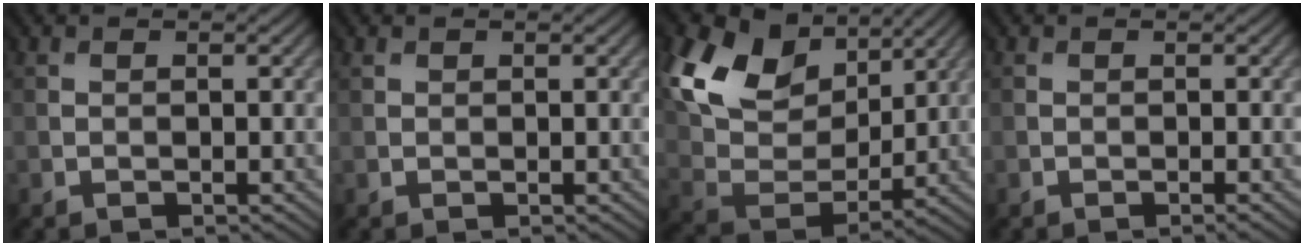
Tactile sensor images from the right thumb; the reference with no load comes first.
{"total": 0.9, "force": [0.6, 0.7, 0.3], "torque": [-0.002, 0.000, 0.012]}
{"total": 13.1, "force": [7.4, 8.6, 6.6], "torque": [-0.159, 0.022, 0.137]}
{"total": 0.8, "force": [-0.5, -0.4, 0.5], "torque": [-0.008, -0.002, -0.009]}